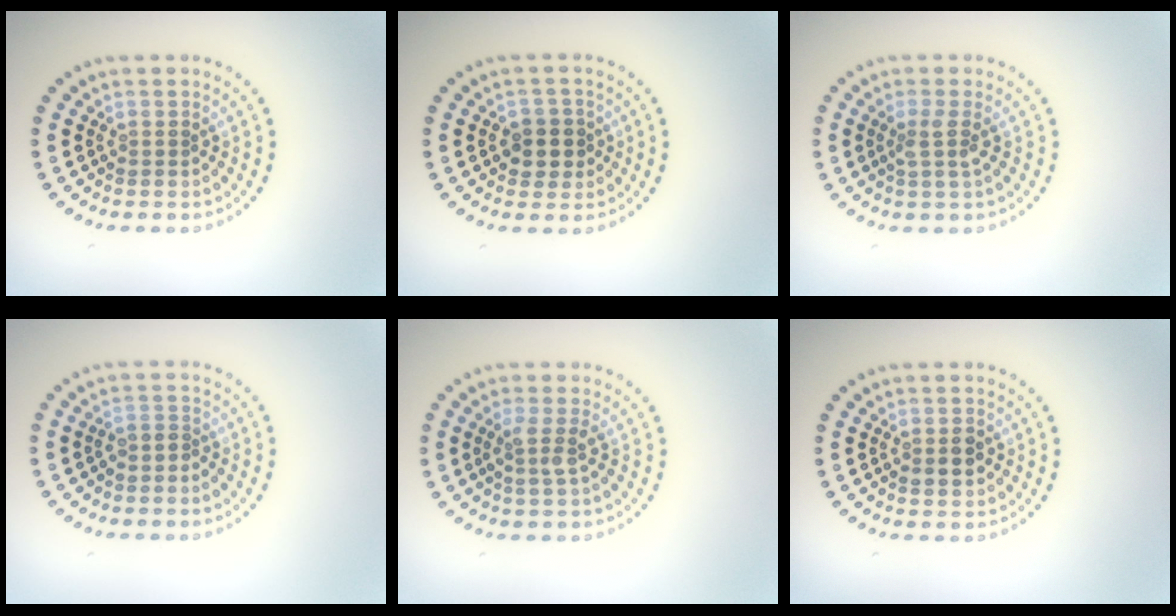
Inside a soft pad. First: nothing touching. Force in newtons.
{"total": 2.5, "press": 2.4, "slide": 0.8}
{"total": 1.7, "press": 1.3, "slide": 1.1}
{"total": 1.0, "press": 0.7, "slide": 0.7}
{"total": 1.8, "press": 1.3, "slide": 1.2}
{"total": 2.2, "press": 2.2, "slide": 0.2}